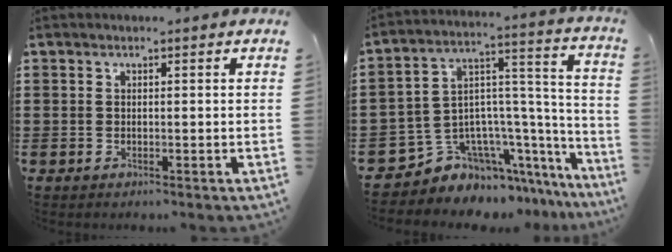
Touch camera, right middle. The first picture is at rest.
{"total": 7.2, "force": [-5.1, 4.8, 1.5], "torque": [-0.054, -0.013, -0.094]}